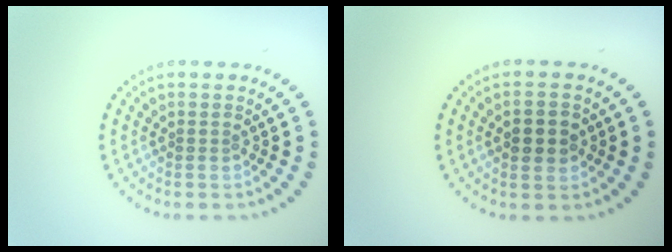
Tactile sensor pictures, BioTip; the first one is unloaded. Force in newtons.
{"total": 3.3, "press": 3.2, "slide": 0.1}